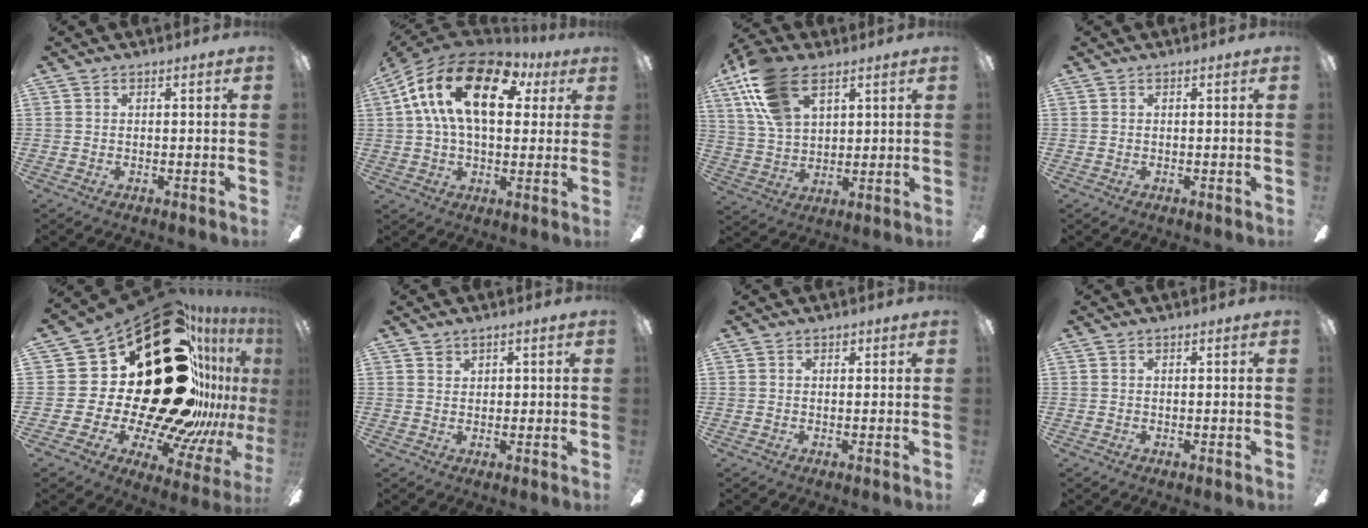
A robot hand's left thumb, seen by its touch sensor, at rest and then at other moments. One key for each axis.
{"total": 20.4, "fx": 7.1, "fy": 11.2, "fz": 15.5, "tx": -0.305, "ty": -0.002, "tz": 0.116}
{"total": 15.9, "fx": 9.0, "fy": 8.8, "fz": 9.8, "tx": -0.197, "ty": -0.015, "tz": 0.170}
{"total": 0.0}
{"total": 48.0, "fx": 12.7, "fy": 24.5, "fz": 39.3, "tx": -0.589, "ty": -0.171, "tz": 0.309}
{"total": 1.4, "fx": 1.0, "fy": 1.0, "fz": 0.2, "tx": -0.006, "ty": 0.002, "tz": 0.019}
{"total": 0.6, "fx": 0.3, "fy": 0.5, "fz": 0.1, "tx": -0.002, "ty": 0.003, "tz": 0.006}
{"total": 0.0}